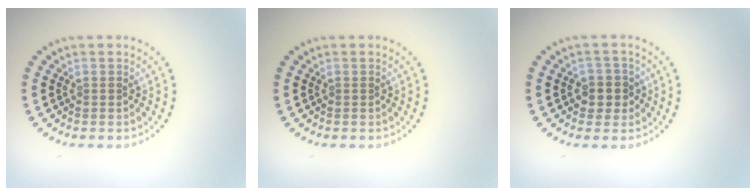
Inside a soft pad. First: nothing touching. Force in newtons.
{"total": 0.0}
{"total": 2.3, "press": 2.1, "slide": 1.0}